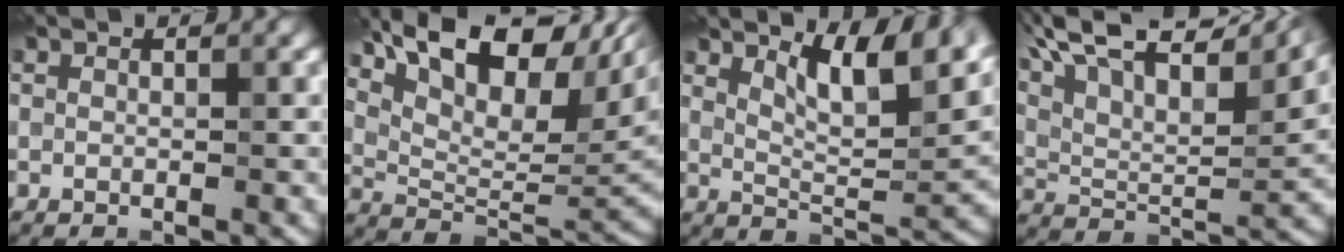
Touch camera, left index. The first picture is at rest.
{"total": 13.4, "force": [6.9, 5.5, 10.2], "torque": [-0.163, 0.016, 0.119]}
{"total": 7.7, "force": [4.4, 2.2, 5.9], "torque": [-0.092, -0.002, 0.077]}
{"total": 16.2, "force": [10.6, 6.0, 10.7], "torque": [-0.194, 0.054, 0.162]}